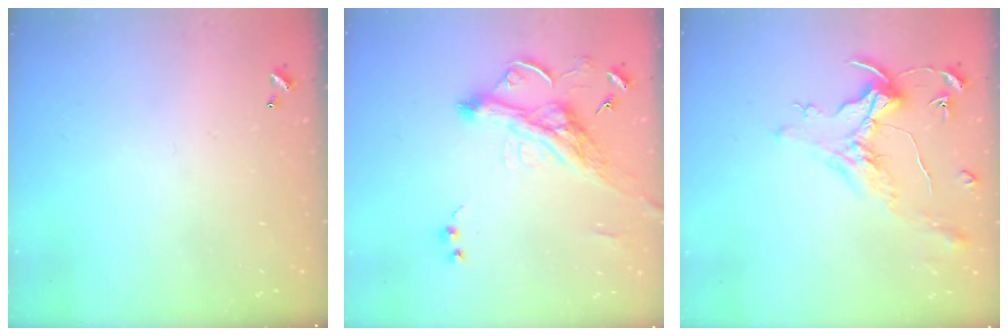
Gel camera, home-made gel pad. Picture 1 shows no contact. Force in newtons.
{"total": 5.2, "press": 4.9, "slide": 1.6}
{"total": 1.6, "press": 1.4, "slide": 0.7}